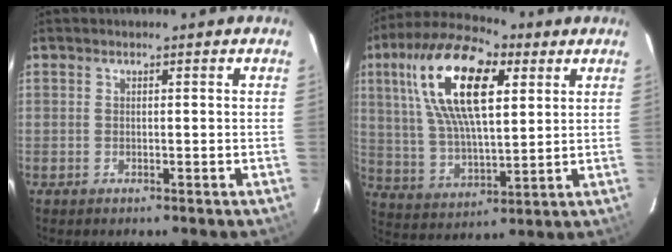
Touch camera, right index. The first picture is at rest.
{"total": 19.9, "force": [7.4, 8.6, 16.3], "torque": [-0.317, 0.027, 0.134]}